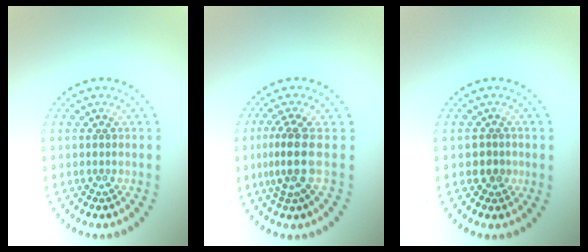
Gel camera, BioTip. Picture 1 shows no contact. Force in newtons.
{"total": 3.0, "press": 2.1, "slide": 2.1}
{"total": 1.3, "press": 1.1, "slide": 0.7}